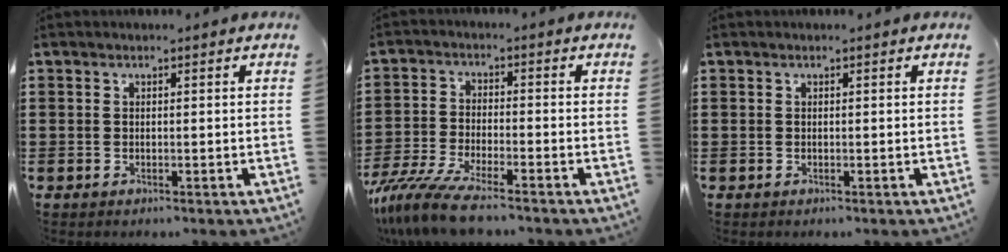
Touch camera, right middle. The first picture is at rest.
{"total": 7.7, "force": [-6.5, 0.5, 4.2], "torque": [-0.109, -0.018, -0.130]}
{"total": 0.0}